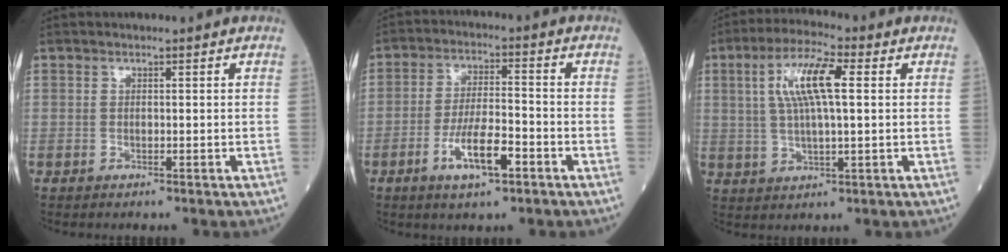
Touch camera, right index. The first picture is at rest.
{"total": 8.1, "force": [-3.7, 1.9, 6.9], "torque": [-0.134, -0.002, -0.064]}
{"total": 9.5, "force": [2.3, 1.9, 9.0], "torque": [-0.181, 0.015, 0.043]}